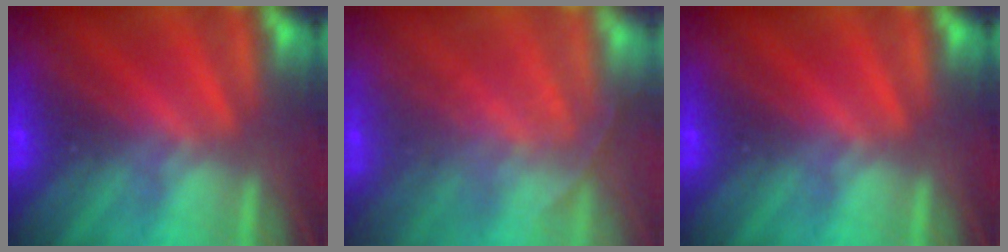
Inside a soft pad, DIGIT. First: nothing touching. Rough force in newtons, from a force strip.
{"total": 1.7}
{"total": 0.0}